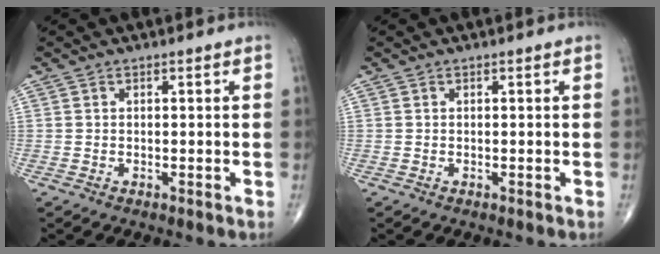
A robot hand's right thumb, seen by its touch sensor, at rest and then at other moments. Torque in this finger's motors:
{"motor_torque": [0.04, 0.04, -0.01, 0.00, 0.01]}